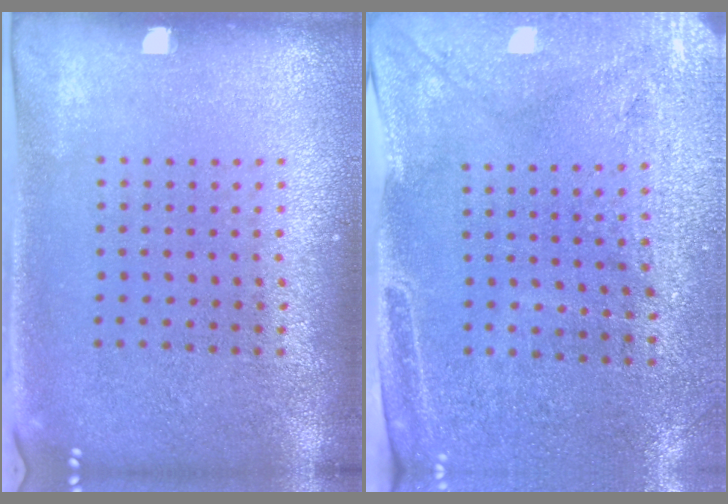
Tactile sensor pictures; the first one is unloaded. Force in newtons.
{"total": 2.9, "press": 2.5, "slide": 1.6}